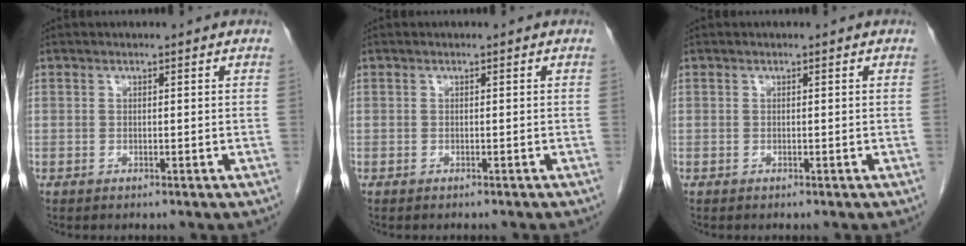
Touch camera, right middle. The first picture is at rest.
{"total": 1.8, "force": [-1.7, 0.3, 0.7], "torque": [-0.013, -0.003, -0.020]}
{"total": 0.0}